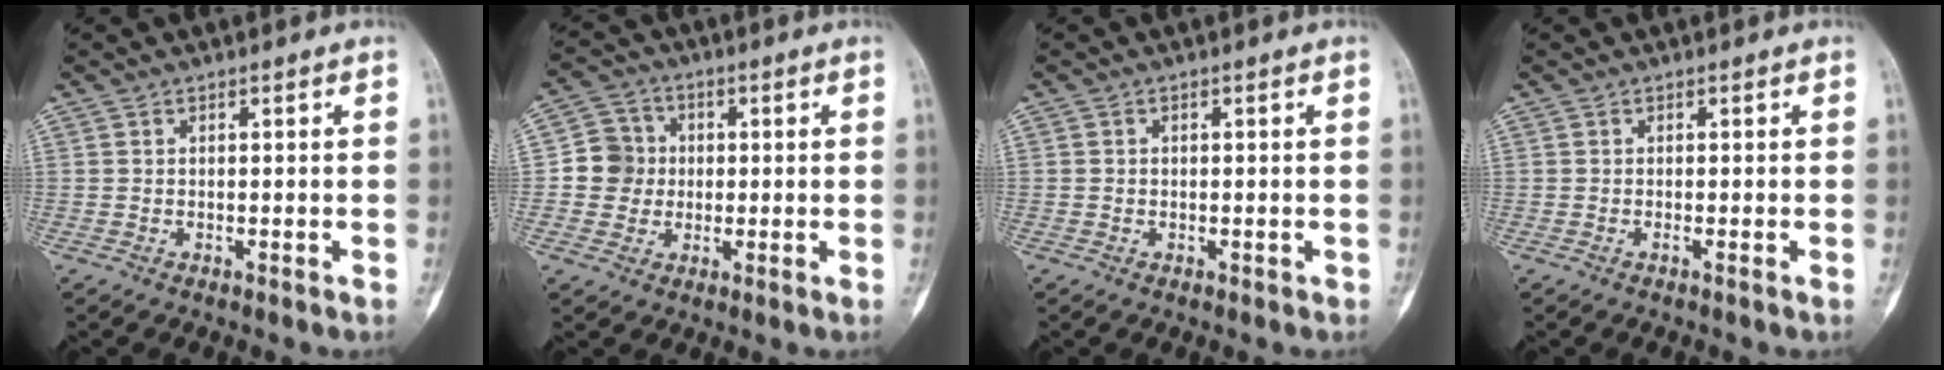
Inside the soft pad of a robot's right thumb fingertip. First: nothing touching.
{"total": 7.2, "force": [-0.3, 6.9, 1.9], "torque": [0.003, 0.013, -0.014]}
{"total": 0.8, "force": [-0.2, 0.8, 0.0], "torque": [0.010, 0.006, -0.006]}
{"total": 0.6, "force": [-0.3, -0.1, 0.6], "torque": [-0.008, -0.001, -0.005]}